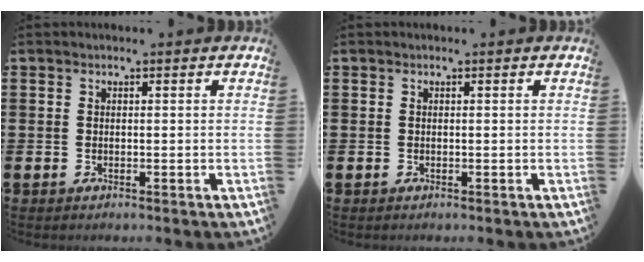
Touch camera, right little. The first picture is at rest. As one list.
[{"total": 0.0}]